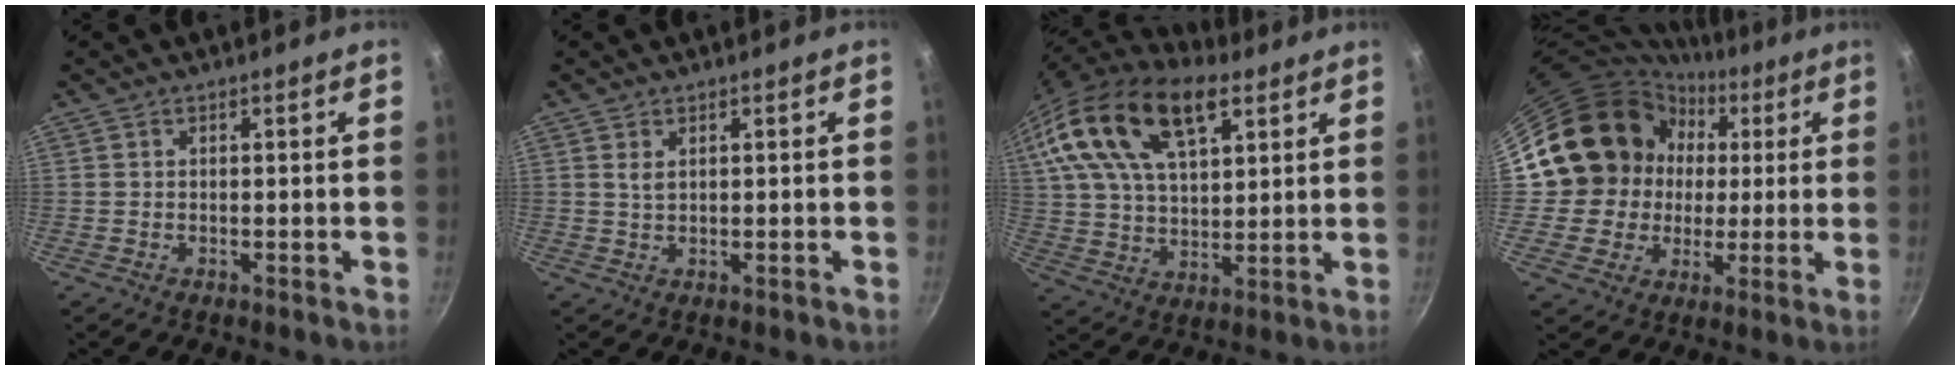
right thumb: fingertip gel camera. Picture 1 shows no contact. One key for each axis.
{"total": 1.5, "fx": 0.6, "fy": 0.6, "fz": 1.2, "tx": -0.024, "ty": -0.005, "tz": 0.014}
{"total": 22.5, "fx": 11.5, "fy": 11.4, "fz": 15.6, "tx": -0.278, "ty": -0.013, "tz": 0.200}
{"total": 16.1, "fx": 2.6, "fy": 14.9, "fz": 5.5, "tx": -0.070, "ty": 0.018, "tz": 0.048}